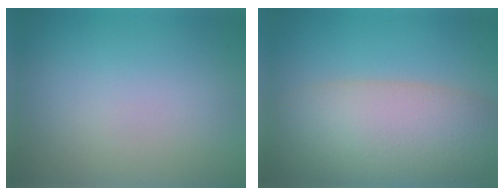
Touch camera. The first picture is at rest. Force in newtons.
{"total": 9.1, "press": 9.1, "slide": 0.5}